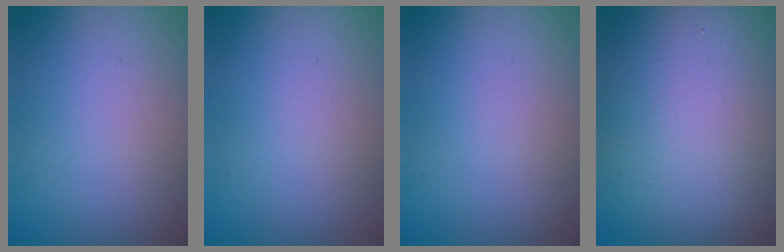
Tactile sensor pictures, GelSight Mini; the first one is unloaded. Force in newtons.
{"total": 0.0}
{"total": 0.0}
{"total": 15.6, "press": 15.6, "slide": 0.9}